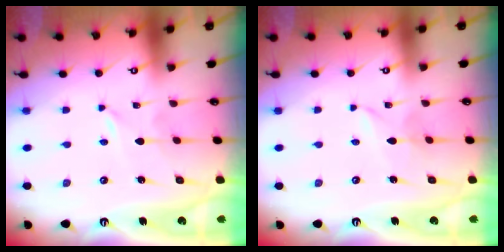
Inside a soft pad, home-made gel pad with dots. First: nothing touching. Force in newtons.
{"total": 1.9, "press": 1.9, "slide": 0.2}